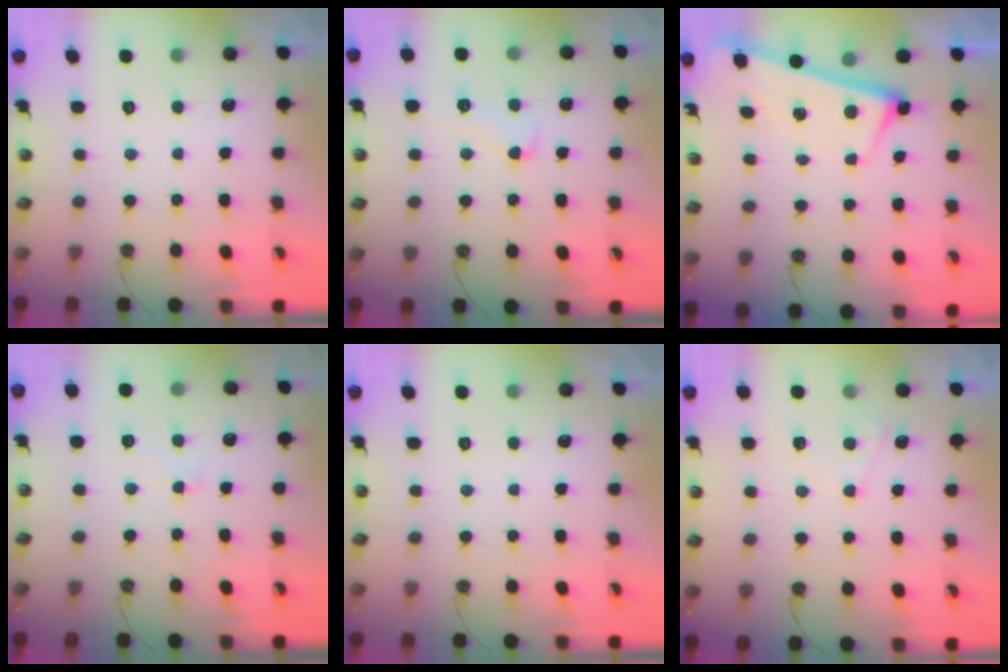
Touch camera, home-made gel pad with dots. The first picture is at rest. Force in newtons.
{"total": 1.7, "press": 1.4, "slide": 0.9}
{"total": 2.8, "press": 2.7, "slide": 0.5}
{"total": 1.2, "press": 1.0, "slide": 0.6}
{"total": 0.0}
{"total": 3.2, "press": 3.1, "slide": 0.3}